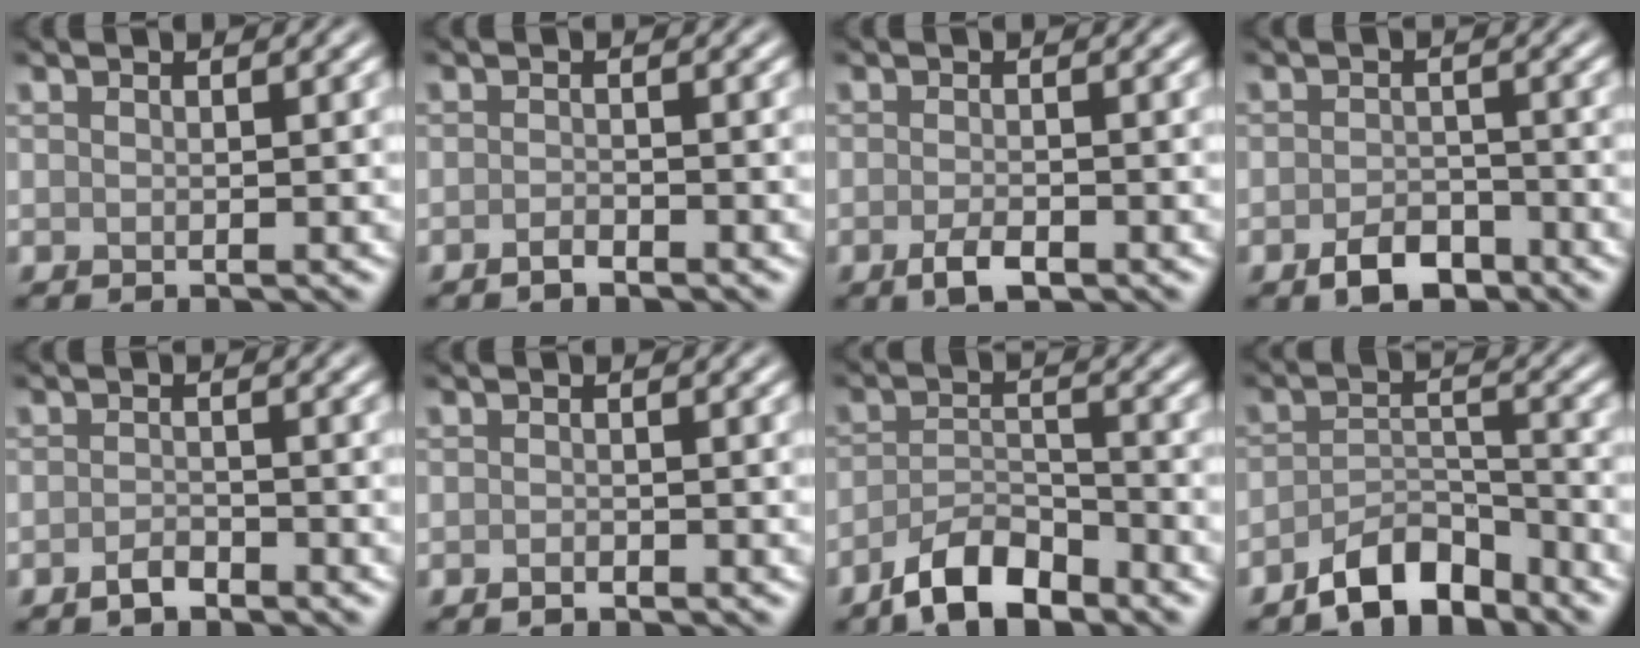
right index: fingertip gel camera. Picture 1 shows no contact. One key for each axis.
{"total": 1.0, "fx": -0.8, "fy": 0.2, "fz": 0.5, "tx": -0.009, "ty": 0.002, "tz": -0.015}
{"total": 2.3, "fx": -1.3, "fy": 0.8, "fz": 1.7, "tx": -0.033, "ty": -0.002, "tz": -0.024}
{"total": 3.4, "fx": -2.1, "fy": 1.9, "fz": 1.8, "tx": -0.026, "ty": 0.002, "tz": -0.041}
{"total": 1.5, "fx": -1.2, "fy": 0.5, "fz": 0.8, "tx": -0.016, "ty": 0.003, "tz": -0.023}
{"total": 0.7, "fx": -0.5, "fy": 0.2, "fz": 0.4, "tx": -0.005, "ty": 0.000, "tz": -0.009}
{"total": 5.1, "fx": -3.8, "fy": 1.9, "fz": 2.8, "tx": -0.047, "ty": -0.003, "tz": -0.073}
{"total": 4.7, "fx": -3.7, "fy": 1.9, "fz": 2.3, "tx": -0.034, "ty": 0.002, "tz": -0.071}